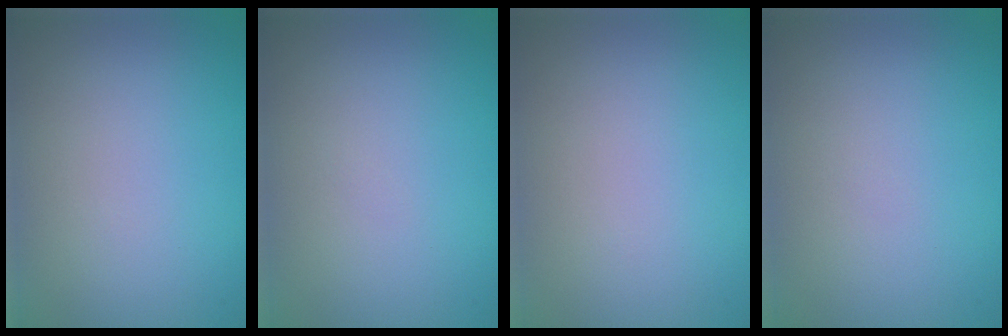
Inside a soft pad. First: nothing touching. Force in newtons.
{"total": 0.0}
{"total": 0.0}
{"total": 0.0}